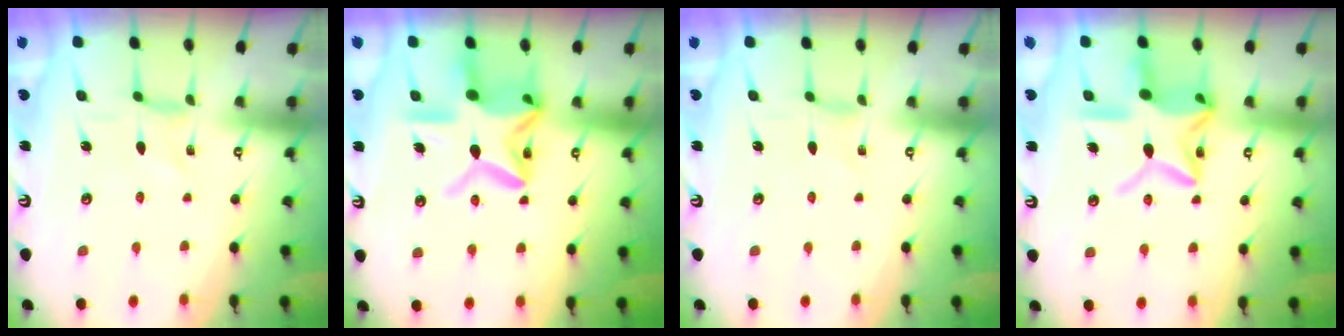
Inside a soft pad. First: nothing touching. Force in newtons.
{"total": 17.6, "press": 17.6, "slide": 1.3}
{"total": 0.0}
{"total": 18.6, "press": 18.5, "slide": 1.2}